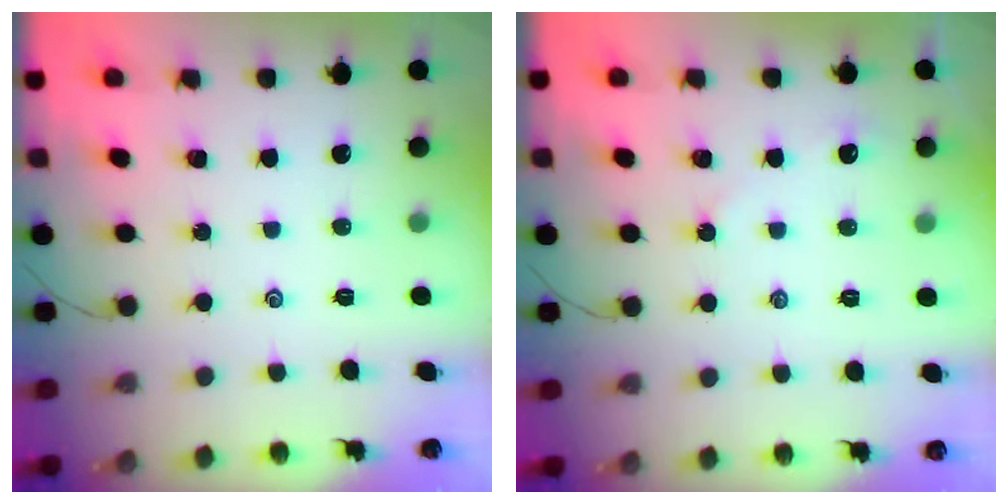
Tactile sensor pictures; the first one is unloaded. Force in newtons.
{"total": 2.3, "press": 2.3, "slide": 0.3}